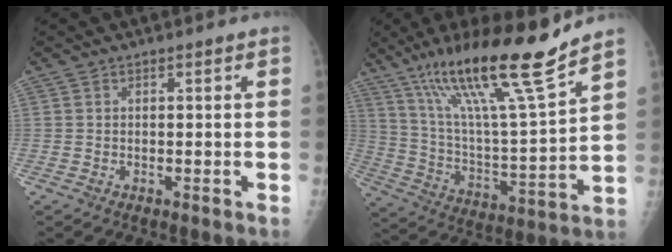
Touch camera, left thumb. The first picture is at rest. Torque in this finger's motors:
{"motor_torque": [0.73, 0.46, 1.27, -1.49, 0.48]}